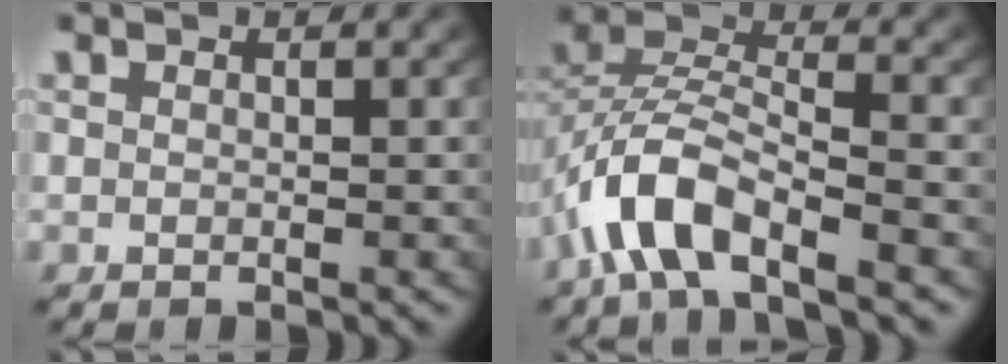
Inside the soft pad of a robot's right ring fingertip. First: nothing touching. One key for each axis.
{"total": 6.4, "fx": -2.2, "fy": 4.1, "fz": 4.4, "tx": -0.114, "ty": -0.013, "tz": -0.041}